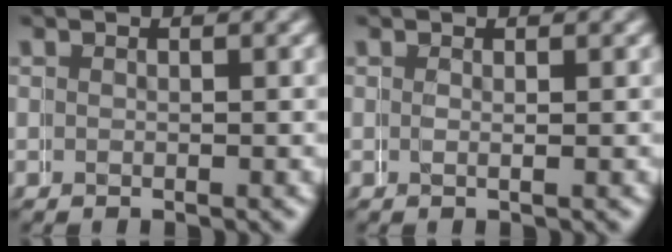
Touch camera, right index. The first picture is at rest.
{"total": 0.8, "force": [0.3, -0.7, -0.4], "torque": [0.004, 0.000, 0.007]}